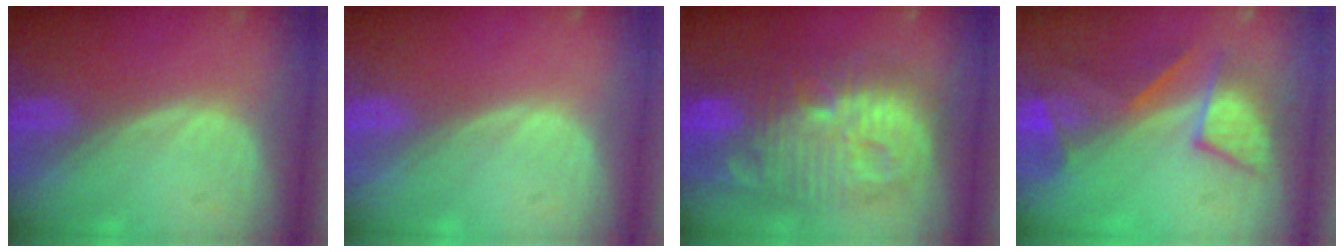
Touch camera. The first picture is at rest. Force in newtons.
{"total": 0.0}
{"total": 13.8, "press": 13.7, "slide": 1.3}
{"total": 7.6, "press": 7.5, "slide": 1.1}